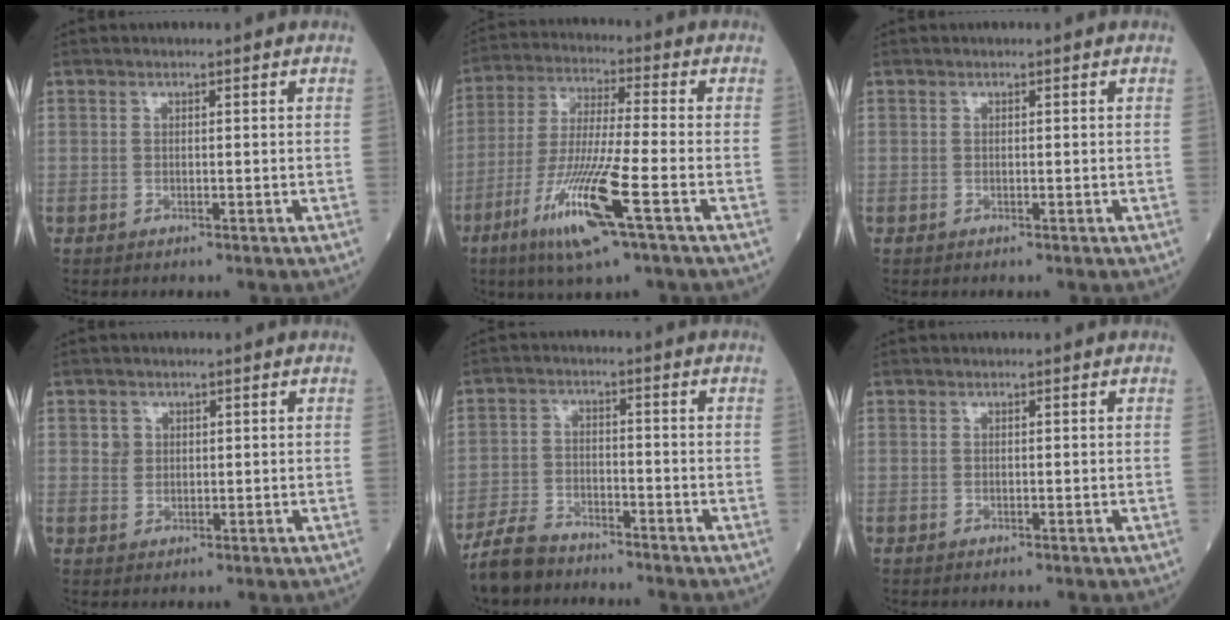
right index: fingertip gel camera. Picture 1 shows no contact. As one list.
[{"total": 13.7, "force": [-6.3, 0.2, 12.2], "torque": [-0.252, -0.025, -0.116]}, {"total": 0.0}, {"total": 2.0, "force": [0.8, 1.8, 0.4], "torque": [-0.005, -0.001, 0.011]}, {"total": 6.5, "force": [-5.9, 2.1, 1.8], "torque": [-0.045, -0.015, -0.113]}, {"total": 0.0}]